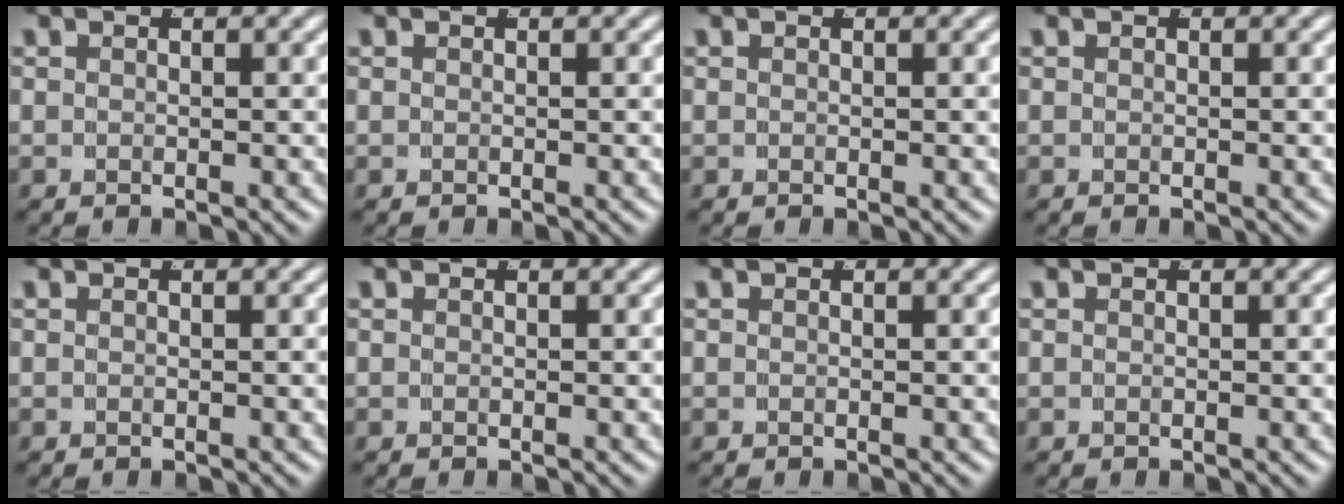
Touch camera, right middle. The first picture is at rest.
{"total": 0.0}
{"total": 0.0}
{"total": 0.0}
{"total": 0.0}
{"total": 0.0}
{"total": 0.0}
{"total": 0.0}